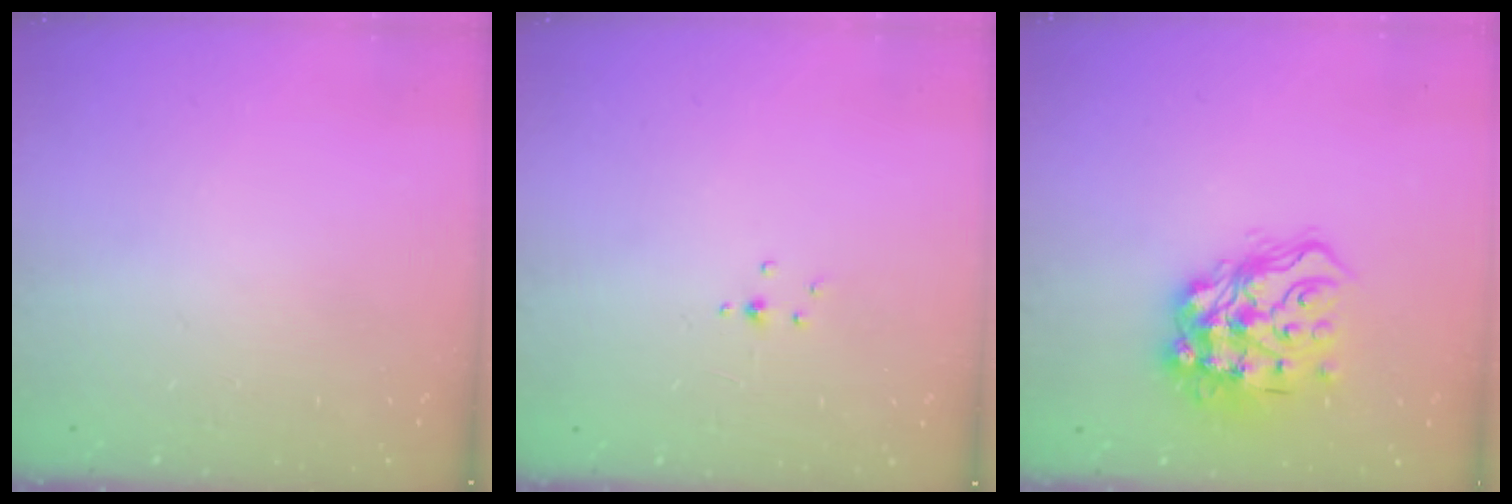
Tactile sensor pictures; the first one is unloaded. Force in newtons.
{"total": 1.8, "press": 1.8, "slide": 0.2}
{"total": 17.0, "press": 16.9, "slide": 1.6}